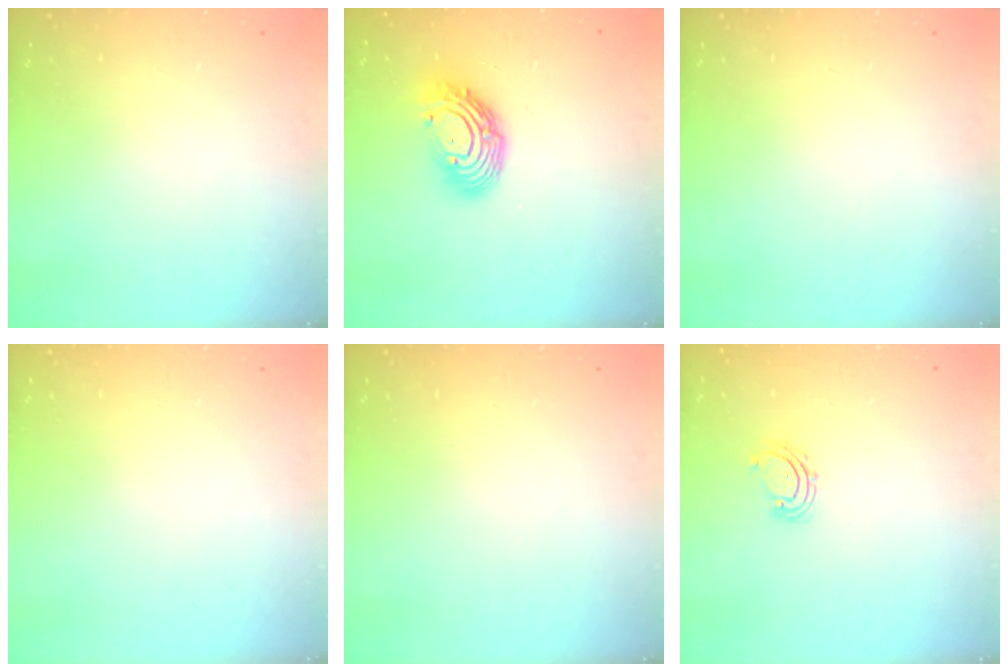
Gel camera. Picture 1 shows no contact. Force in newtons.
{"total": 11.9, "press": 11.8, "slide": 1.3}
{"total": 0.0}
{"total": 0.0}
{"total": 0.0}
{"total": 3.3, "press": 3.3, "slide": 0.3}